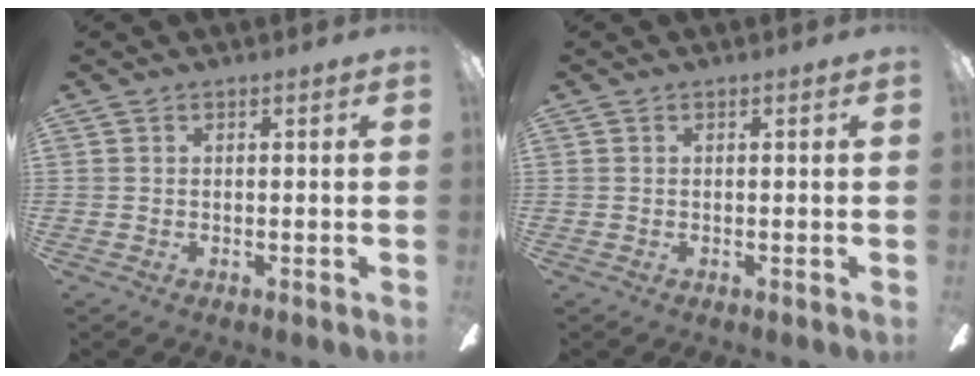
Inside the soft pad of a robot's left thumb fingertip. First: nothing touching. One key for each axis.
{"total": 0.0}